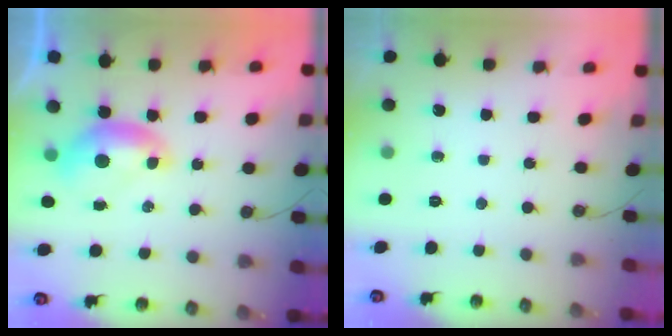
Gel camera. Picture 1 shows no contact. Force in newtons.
{"total": 0.0}